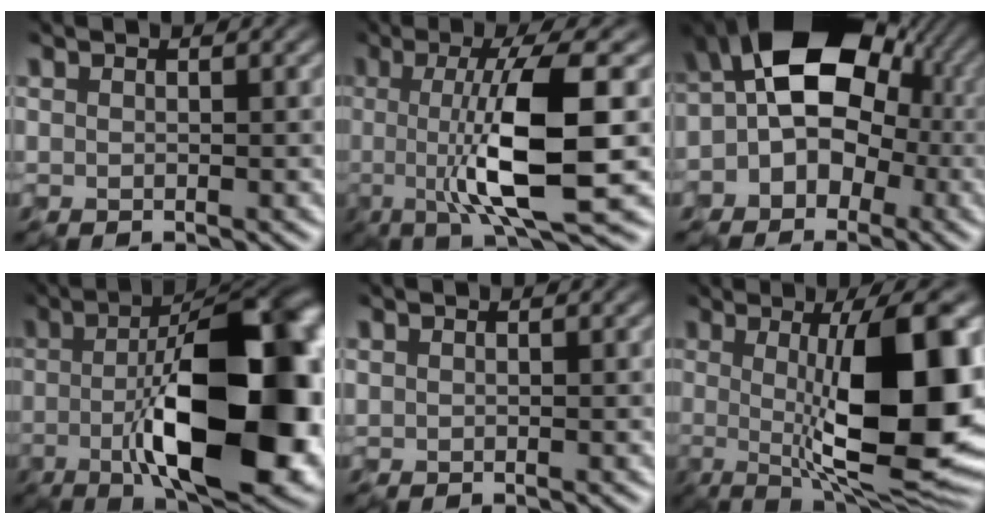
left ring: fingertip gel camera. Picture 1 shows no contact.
{"total": 9.1, "force": [-1.1, 1.4, 8.9], "torque": [-0.131, -0.013, -0.018]}
{"total": 10.4, "force": [-0.8, 7.7, 6.9], "torque": [-0.075, 0.005, -0.039]}
{"total": 16.9, "force": [-1.8, 6.4, 15.6], "torque": [-0.195, 0.001, -0.032]}
{"total": 0.0}
{"total": 12.9, "force": [-0.1, 3.0, 12.6], "torque": [-0.163, -0.007, -0.002]}